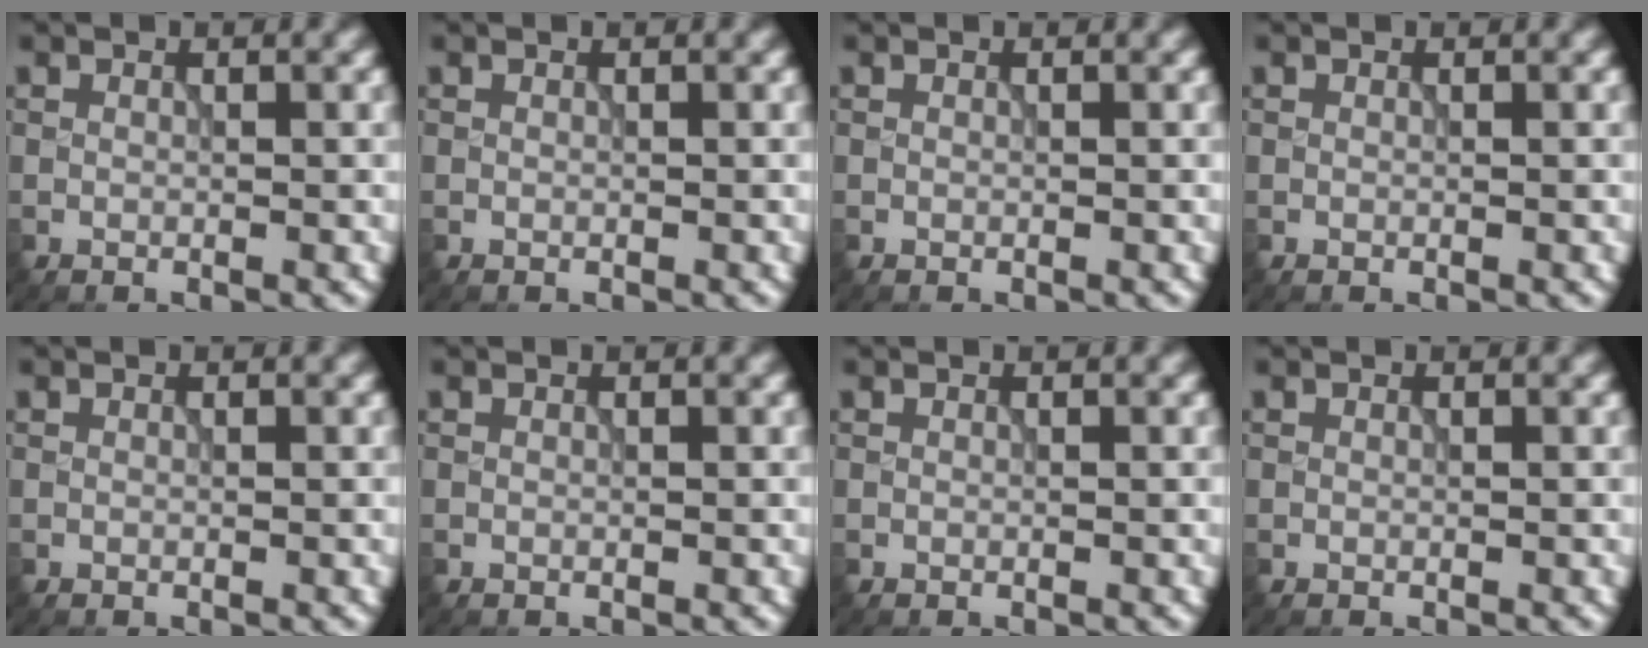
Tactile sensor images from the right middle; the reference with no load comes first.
{"total": 0.0}
{"total": 0.0}
{"total": 0.0}
{"total": 0.0}
{"total": 0.0}
{"total": 0.0}
{"total": 0.0}